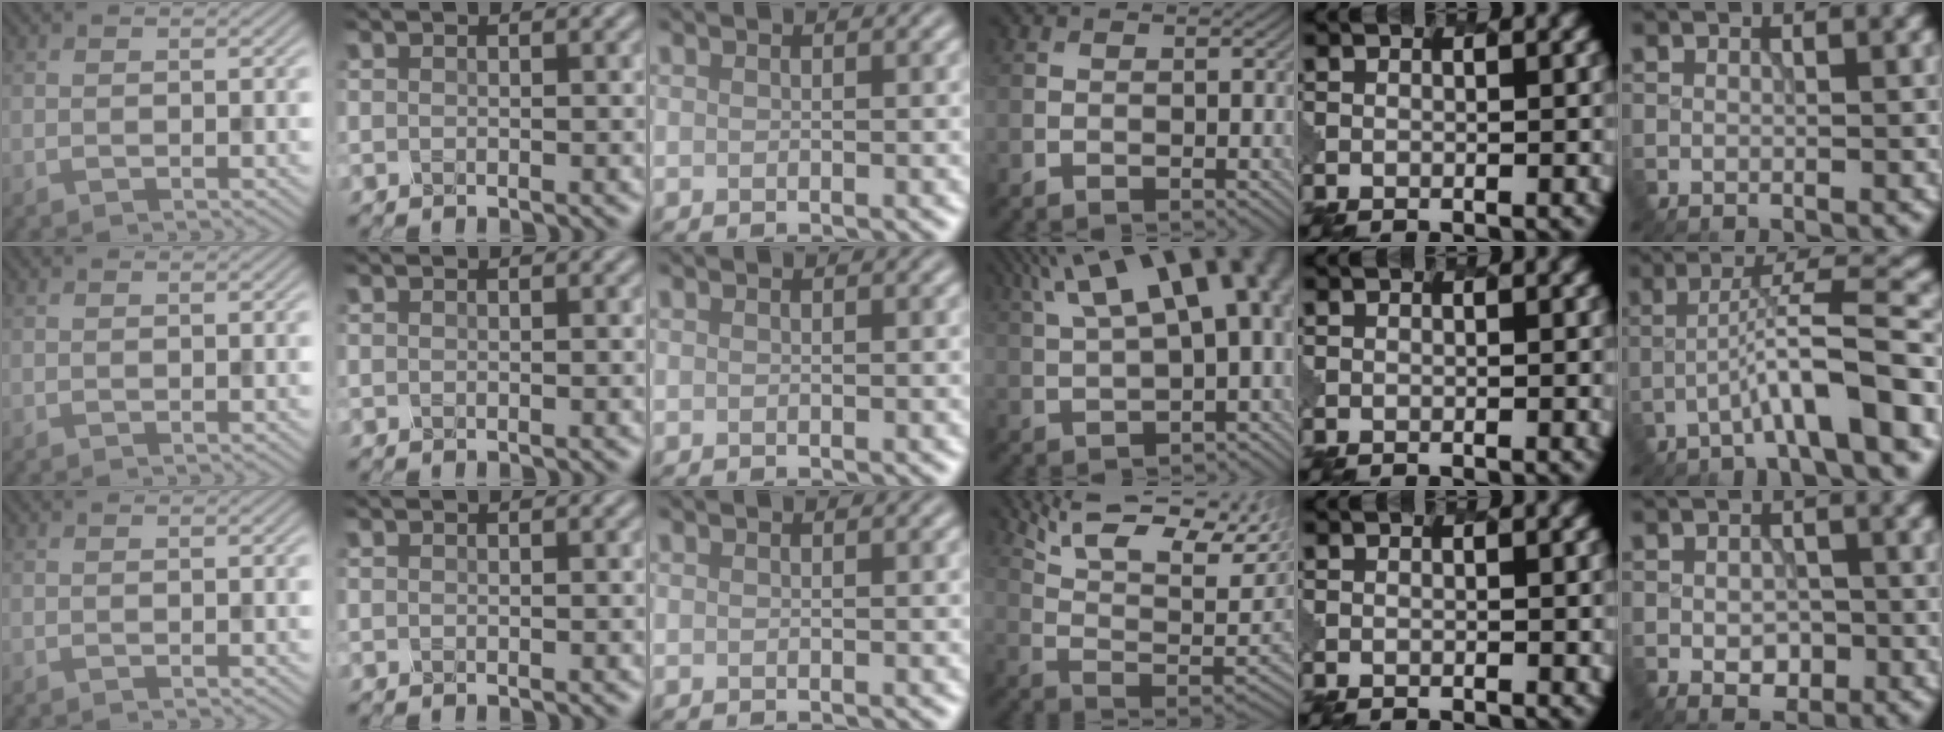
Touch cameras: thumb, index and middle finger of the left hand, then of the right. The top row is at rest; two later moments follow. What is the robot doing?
{"motion": "dispense", "object": "oil cruet"}